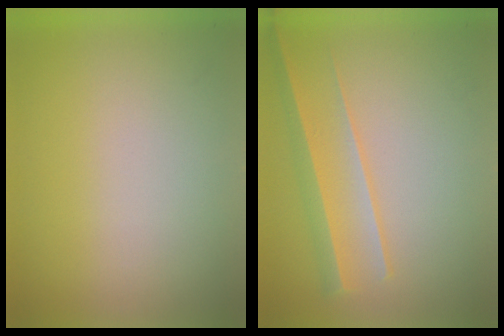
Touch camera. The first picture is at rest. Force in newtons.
{"total": 2.2}